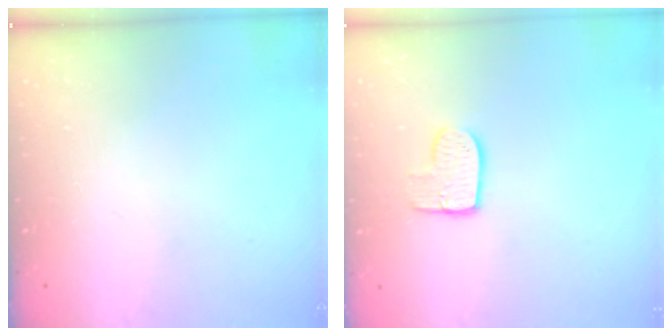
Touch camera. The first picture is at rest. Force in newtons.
{"total": 7.9, "press": 7.9, "slide": 0.5}